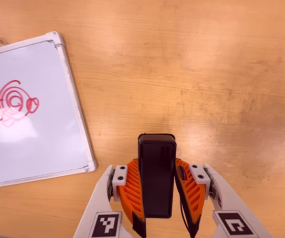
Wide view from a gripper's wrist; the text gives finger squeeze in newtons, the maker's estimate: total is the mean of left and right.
{"total": 5.1, "left": 3.3, "right": 6.9}